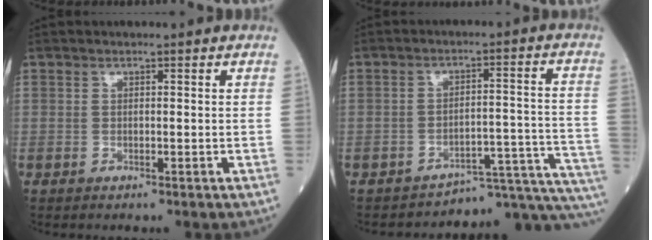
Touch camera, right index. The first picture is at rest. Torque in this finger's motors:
{"motor_torque": [-1.20, -0.94, -0.22, -0.21]}